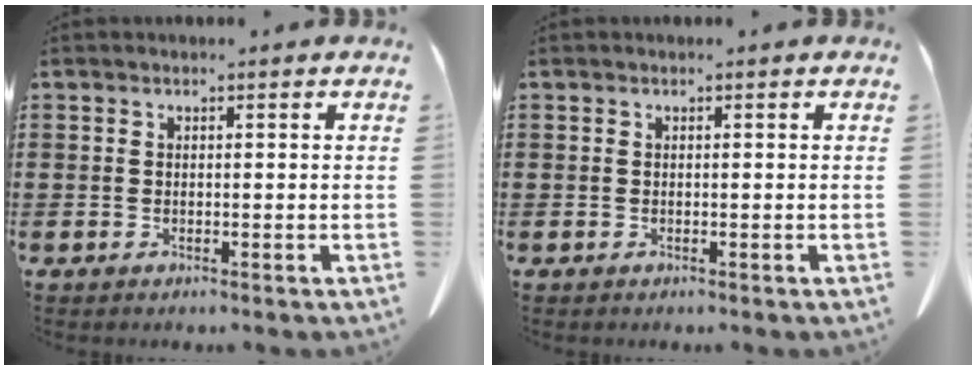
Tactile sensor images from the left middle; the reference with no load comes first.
{"total": 0.0}